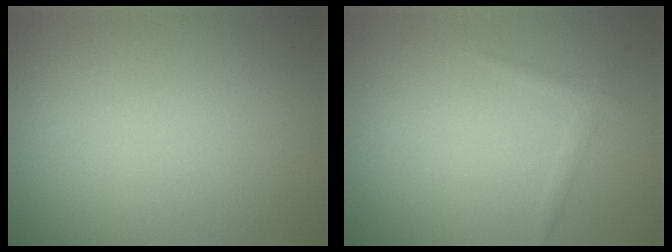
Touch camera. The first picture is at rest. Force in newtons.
{"total": 0.9, "press": 0.9, "slide": 0.1}